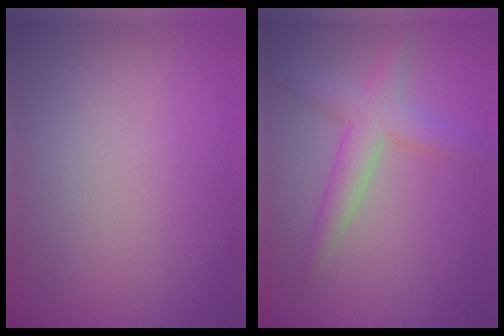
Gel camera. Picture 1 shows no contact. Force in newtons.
{"total": 3.5, "press": 3.4, "slide": 0.3}